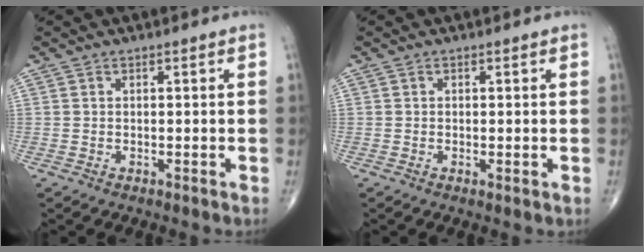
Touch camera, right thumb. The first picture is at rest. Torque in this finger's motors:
{"motor_torque": [-0.19, -0.03, -0.03, -0.14, -0.04]}